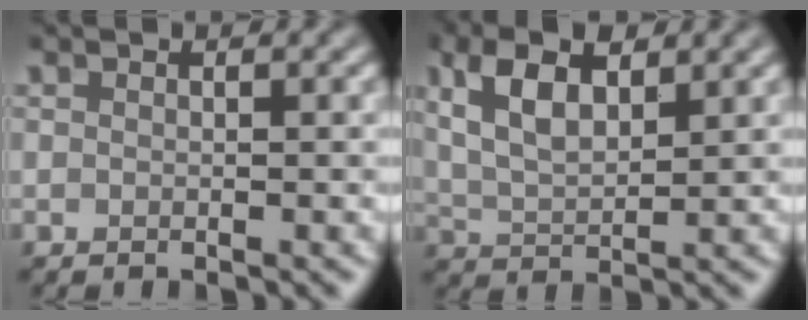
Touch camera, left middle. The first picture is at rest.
{"total": 5.5, "force": [2.6, 2.4, 4.2], "torque": [-0.089, 0.009, 0.047]}